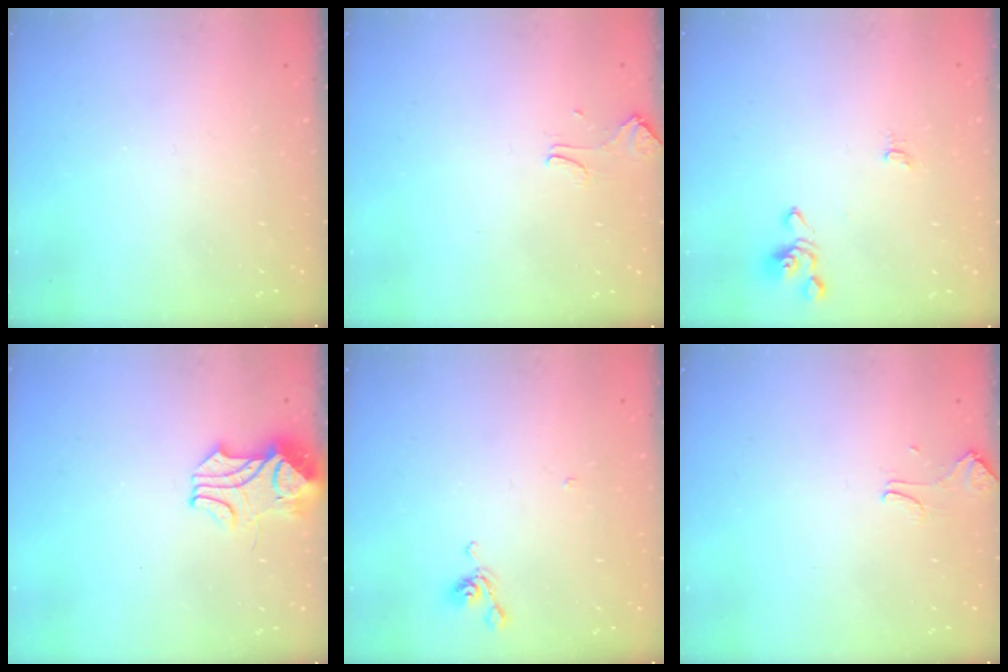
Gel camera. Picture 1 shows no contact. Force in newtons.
{"total": 0.9, "press": 0.8, "slide": 0.5}
{"total": 0.6, "press": 0.4, "slide": 0.4}
{"total": 2.6, "press": 2.4, "slide": 1.0}
{"total": 2.6, "press": 2.6, "slide": 0.2}
{"total": 0.9, "press": 0.8, "slide": 0.5}